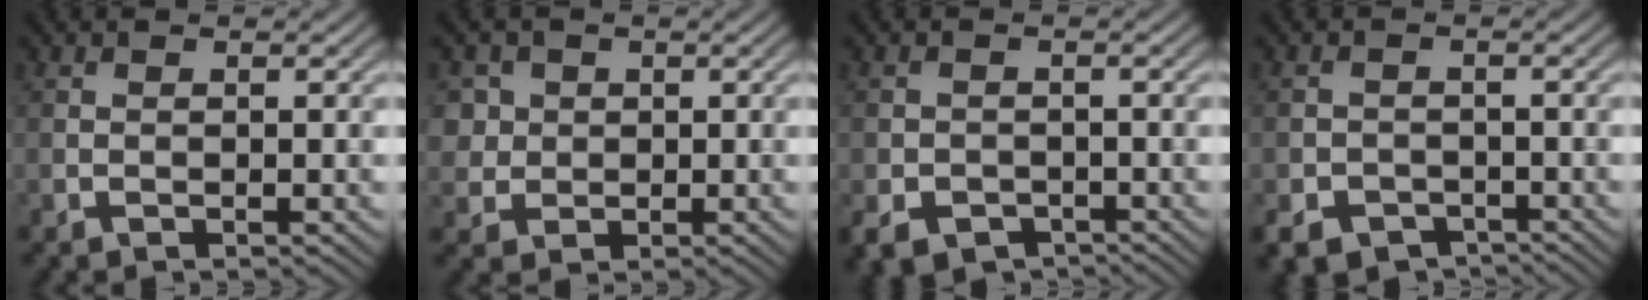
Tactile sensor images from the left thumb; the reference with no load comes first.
{"total": 4.4, "force": [1.4, 4.0, 1.2], "torque": [-0.049, -0.003, 0.028]}
{"total": 4.0, "force": [-2.3, 2.8, 1.7], "torque": [-0.033, -0.014, -0.042]}
{"total": 4.4, "force": [-2.9, 2.9, 1.6], "torque": [-0.030, -0.011, -0.053]}